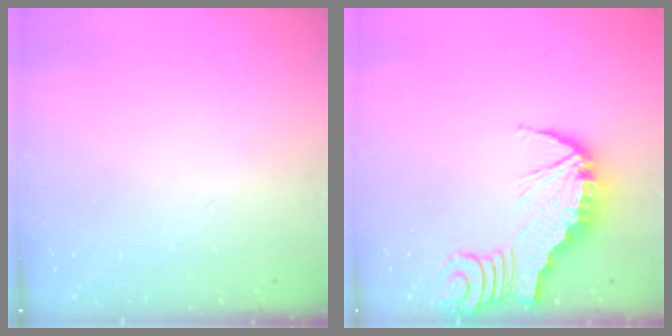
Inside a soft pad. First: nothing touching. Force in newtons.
{"total": 2.2, "press": 2.2, "slide": 0.2}